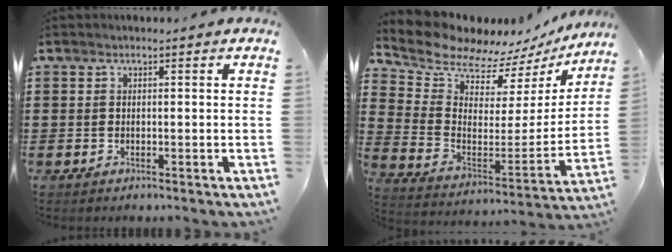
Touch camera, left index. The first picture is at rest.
{"total": 8.1, "force": [7.7, 2.6, 1.0], "torque": [-0.064, -0.067, 0.130]}